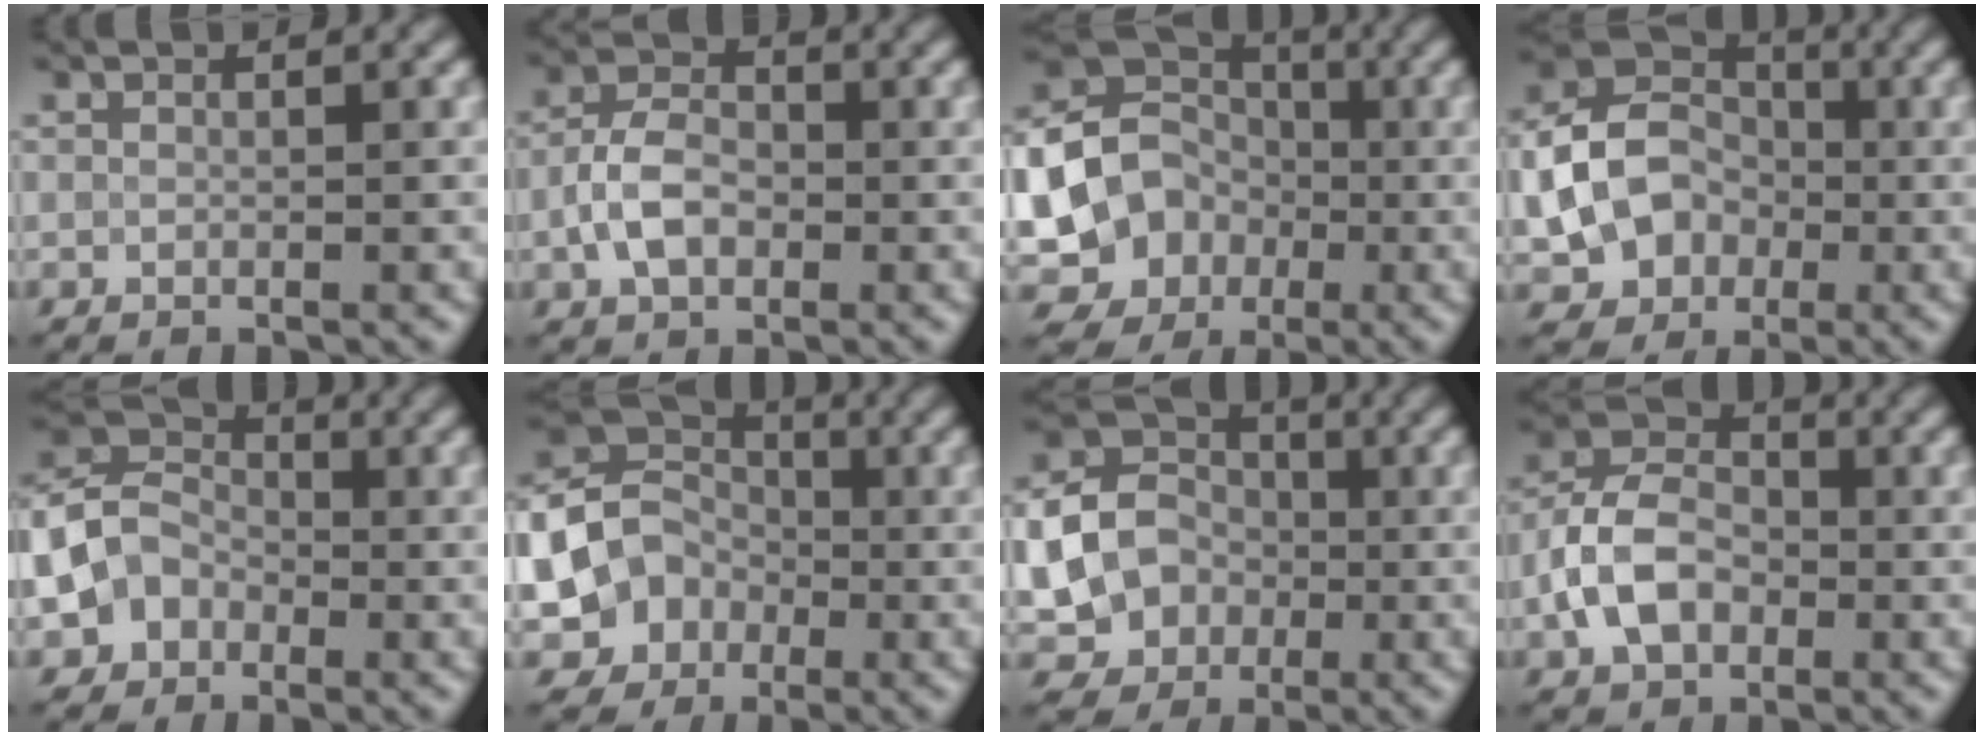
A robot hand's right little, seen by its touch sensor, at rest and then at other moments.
{"total": 3.7, "force": [-0.9, 2.5, 2.6], "torque": [-0.051, 0.004, -0.022]}
{"total": 14.5, "force": [-3.2, 13.3, 4.7], "torque": [-0.122, -0.005, -0.074]}
{"total": 7.5, "force": [-1.2, 6.0, 4.2], "torque": [-0.080, -0.001, -0.026]}
{"total": 5.3, "force": [-1.8, 4.5, 2.1], "torque": [-0.030, 0.010, -0.047]}
{"total": 8.9, "force": [-2.4, 8.0, 2.9], "torque": [-0.053, -0.006, -0.064]}
{"total": 10.6, "force": [-1.3, 9.4, 4.6], "torque": [-0.098, -0.008, -0.042]}
{"total": 5.9, "force": [-1.6, 4.2, 3.8], "torque": [-0.078, 0.008, -0.036]}